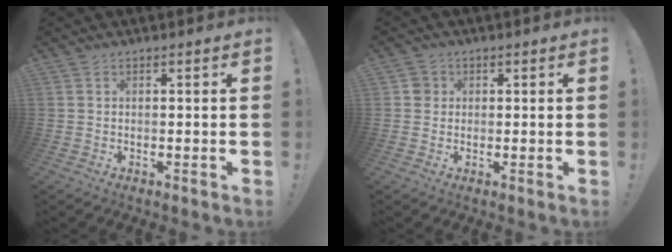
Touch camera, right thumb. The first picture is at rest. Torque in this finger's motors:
{"motor_torque": [0.03, 0.17, 0.07, -0.13, -0.03]}